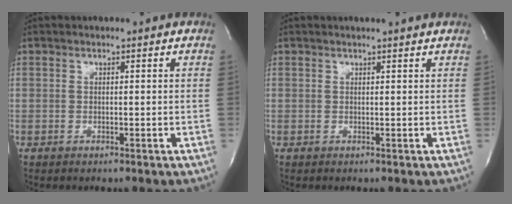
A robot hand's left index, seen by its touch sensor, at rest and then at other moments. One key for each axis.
{"total": 2.0, "fx": 1.8, "fy": -0.4, "fz": 0.7, "tx": -0.013, "ty": 0.002, "tz": 0.021}